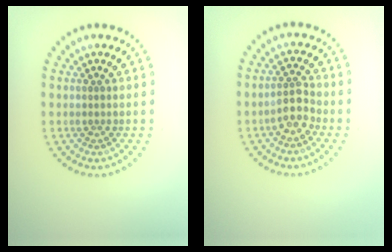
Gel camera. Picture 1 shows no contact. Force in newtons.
{"total": 2.4, "press": 2.2, "slide": 1.0}